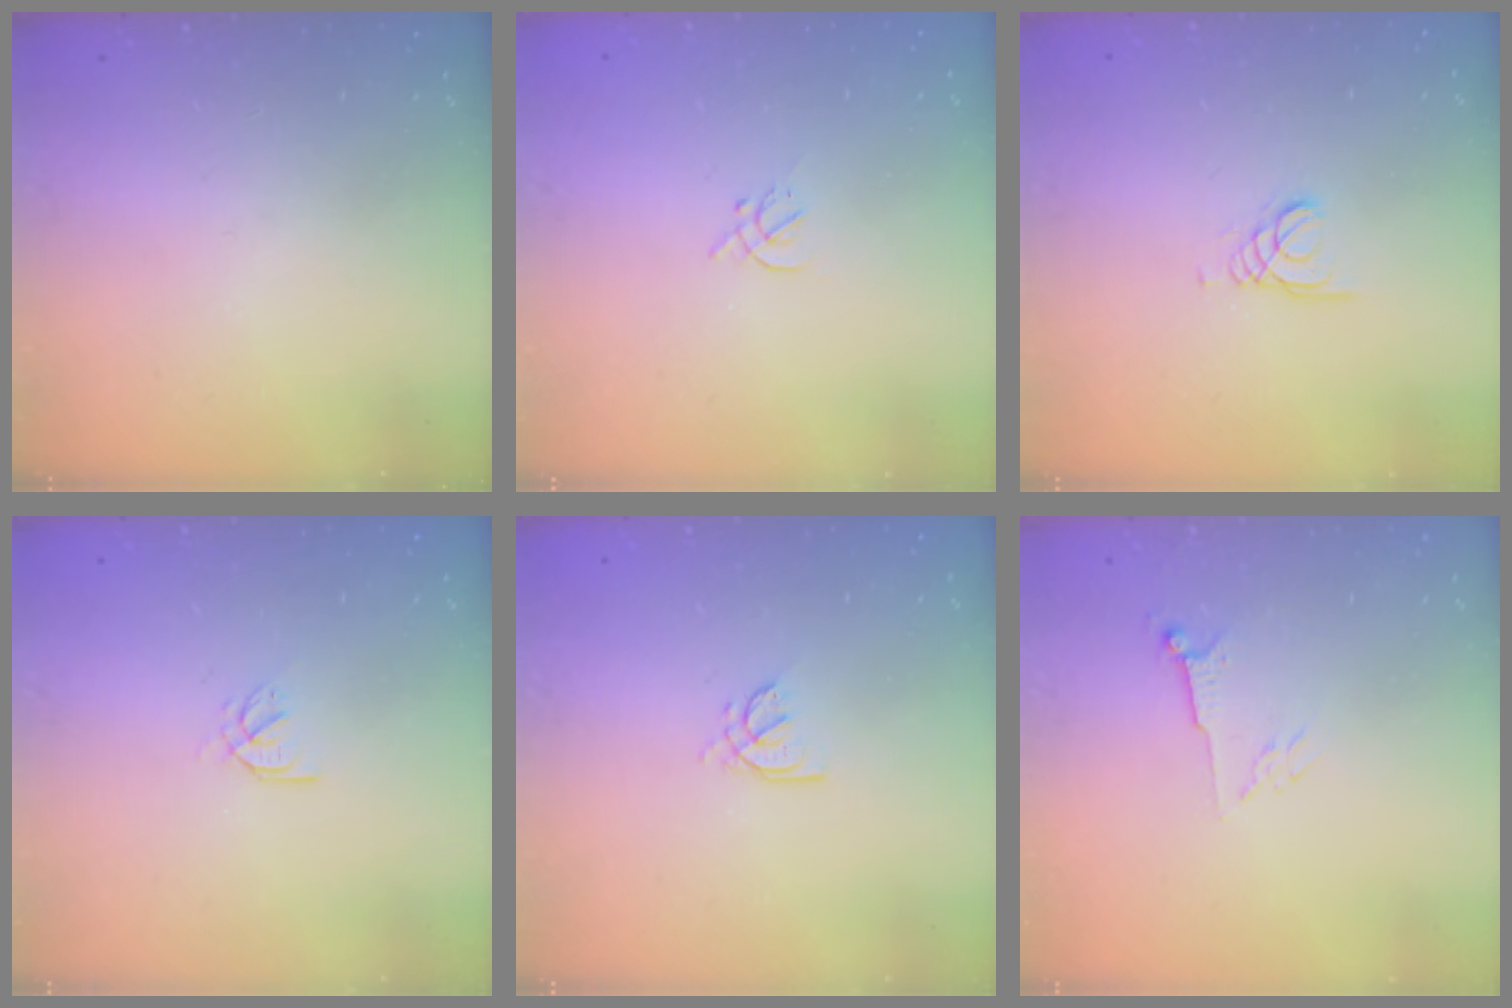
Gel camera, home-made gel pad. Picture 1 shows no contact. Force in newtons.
{"total": 1.4, "press": 1.3, "slide": 0.5}
{"total": 1.3, "press": 1.3, "slide": 0.1}
{"total": 2.6, "press": 2.5, "slide": 0.6}
{"total": 2.4, "press": 2.4, "slide": 0.6}
{"total": 4.5, "press": 4.4, "slide": 1.0}